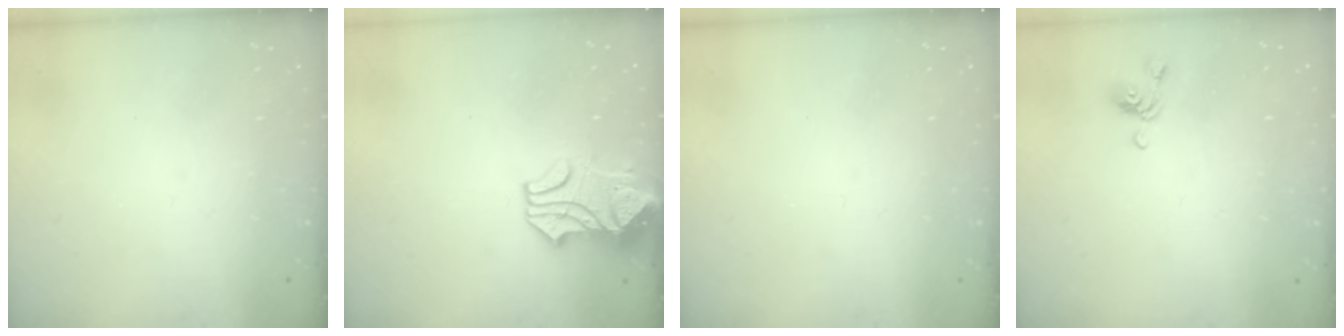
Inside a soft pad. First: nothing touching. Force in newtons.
{"total": 2.1, "press": 1.8, "slide": 1.1}
{"total": 0.0}
{"total": 5.4, "press": 5.4, "slide": 0.5}